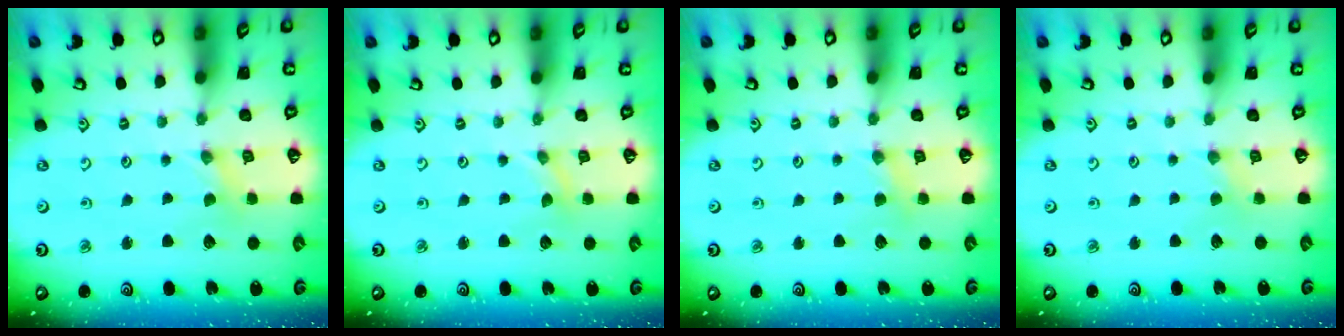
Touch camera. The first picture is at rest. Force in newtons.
{"total": 0.0}
{"total": 3.0, "press": 3.0, "slide": 0.4}
{"total": 1.3, "press": 1.3, "slide": 0.2}